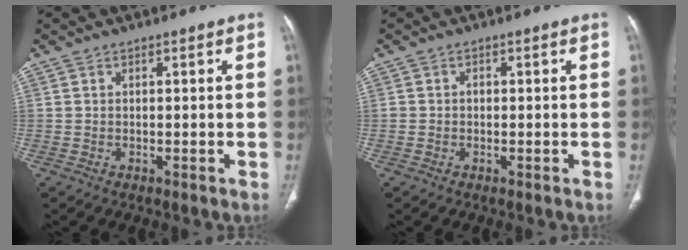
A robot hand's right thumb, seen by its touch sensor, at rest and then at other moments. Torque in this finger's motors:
{"motor_torque": [0.05, -0.15, 0.21, 0.16, 0.00]}